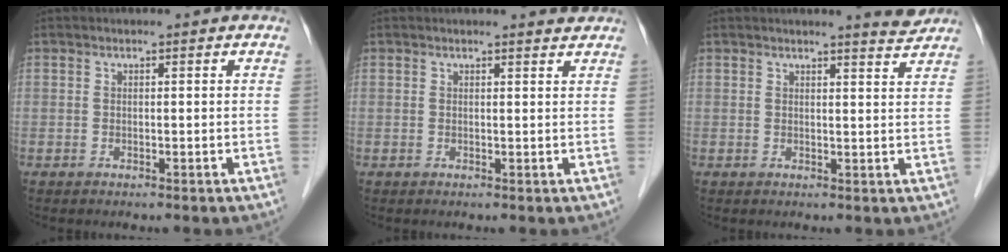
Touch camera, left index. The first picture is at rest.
{"total": 1.9, "force": [1.9, -0.1, 0.1], "torque": [-0.009, -0.004, 0.019]}
{"total": 3.0, "force": [2.9, -0.4, 0.5], "torque": [-0.013, -0.019, 0.032]}